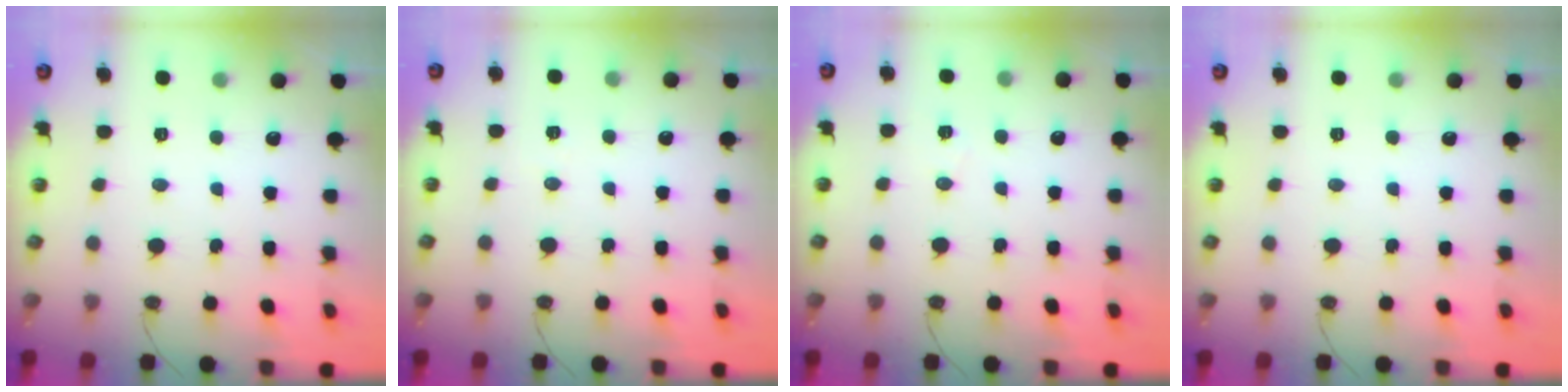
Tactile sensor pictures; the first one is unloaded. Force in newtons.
{"total": 4.8, "press": 2.3, "slide": 4.3}
{"total": 6.3, "press": 4.4, "slide": 4.5}
{"total": 0.0}